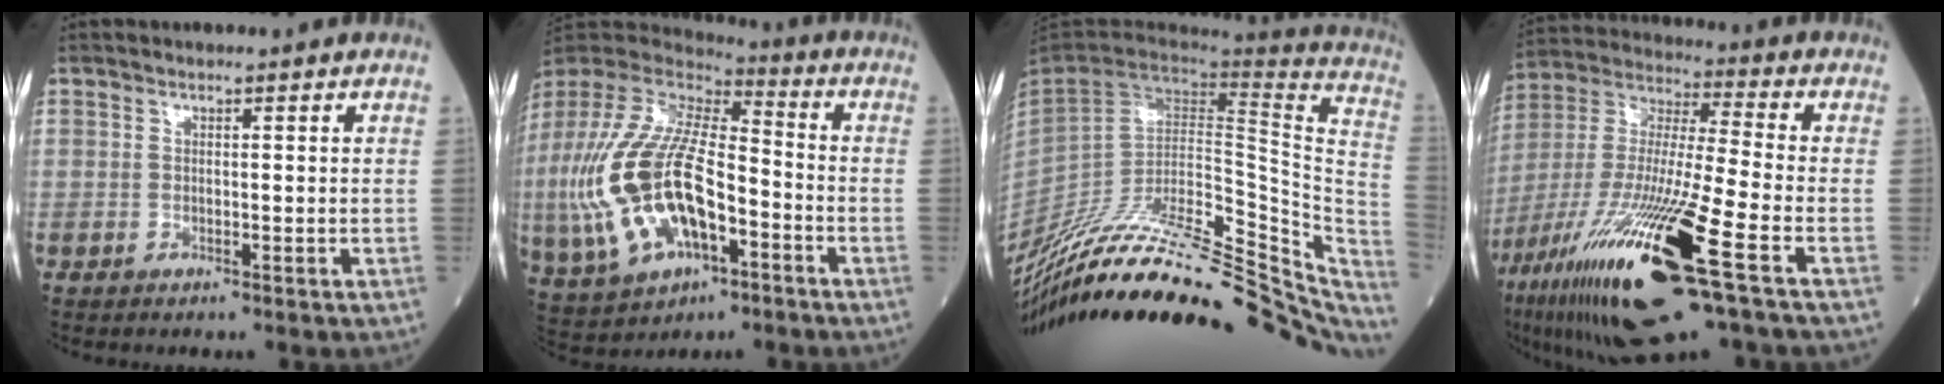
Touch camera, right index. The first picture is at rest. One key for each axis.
{"total": 23.0, "fx": -6.7, "fy": 10.1, "fz": 19.6, "tx": -0.472, "ty": -0.018, "tz": -0.117}
{"total": 38.3, "fx": -30.9, "fy": 10.4, "fz": 20.0, "tx": -0.265, "ty": -0.047, "tz": -0.437}
{"total": 24.5, "fx": -11.6, "fy": 2.0, "fz": 21.4, "tx": -0.433, "ty": -0.061, "tz": -0.211}